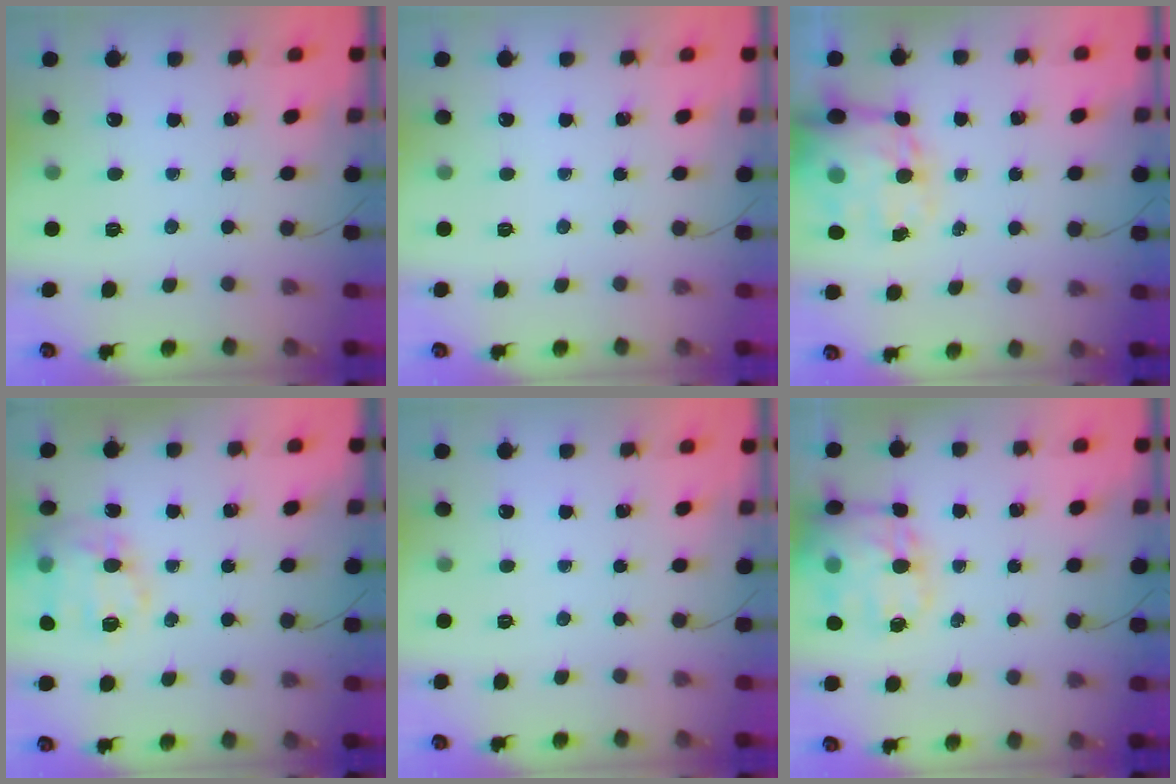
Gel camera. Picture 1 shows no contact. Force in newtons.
{"total": 0.0}
{"total": 16.1, "press": 15.6, "slide": 3.8}
{"total": 18.1, "press": 17.8, "slide": 3.2}
{"total": 0.0}
{"total": 18.4, "press": 18.1, "slide": 3.4}